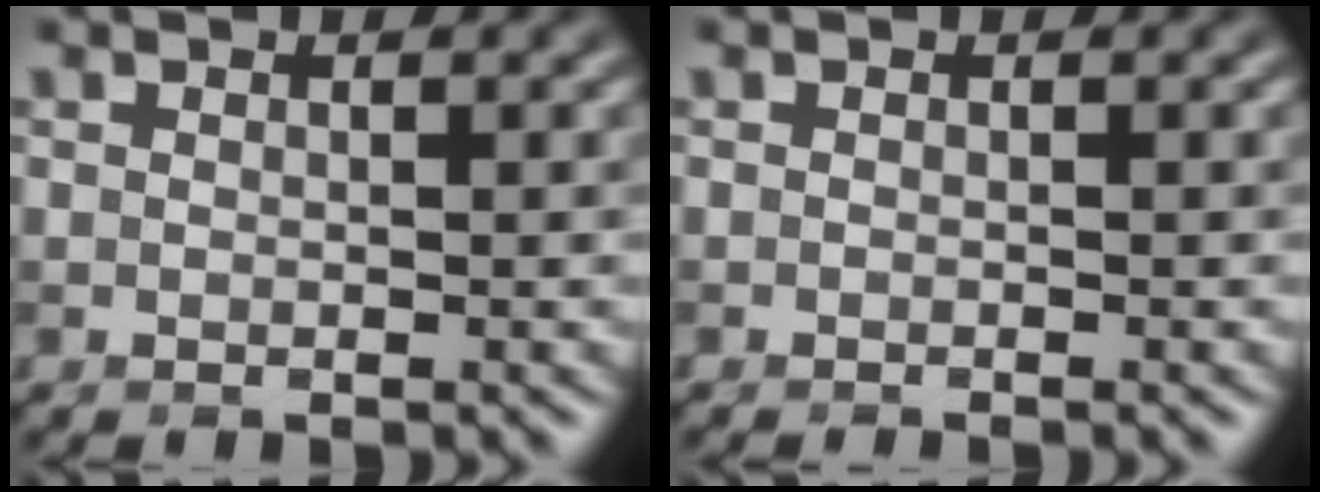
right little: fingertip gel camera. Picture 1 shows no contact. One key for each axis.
{"total": 0.7, "fx": -0.6, "fy": 0.1, "fz": 0.3, "tx": 0.003, "ty": -0.003, "tz": -0.011}